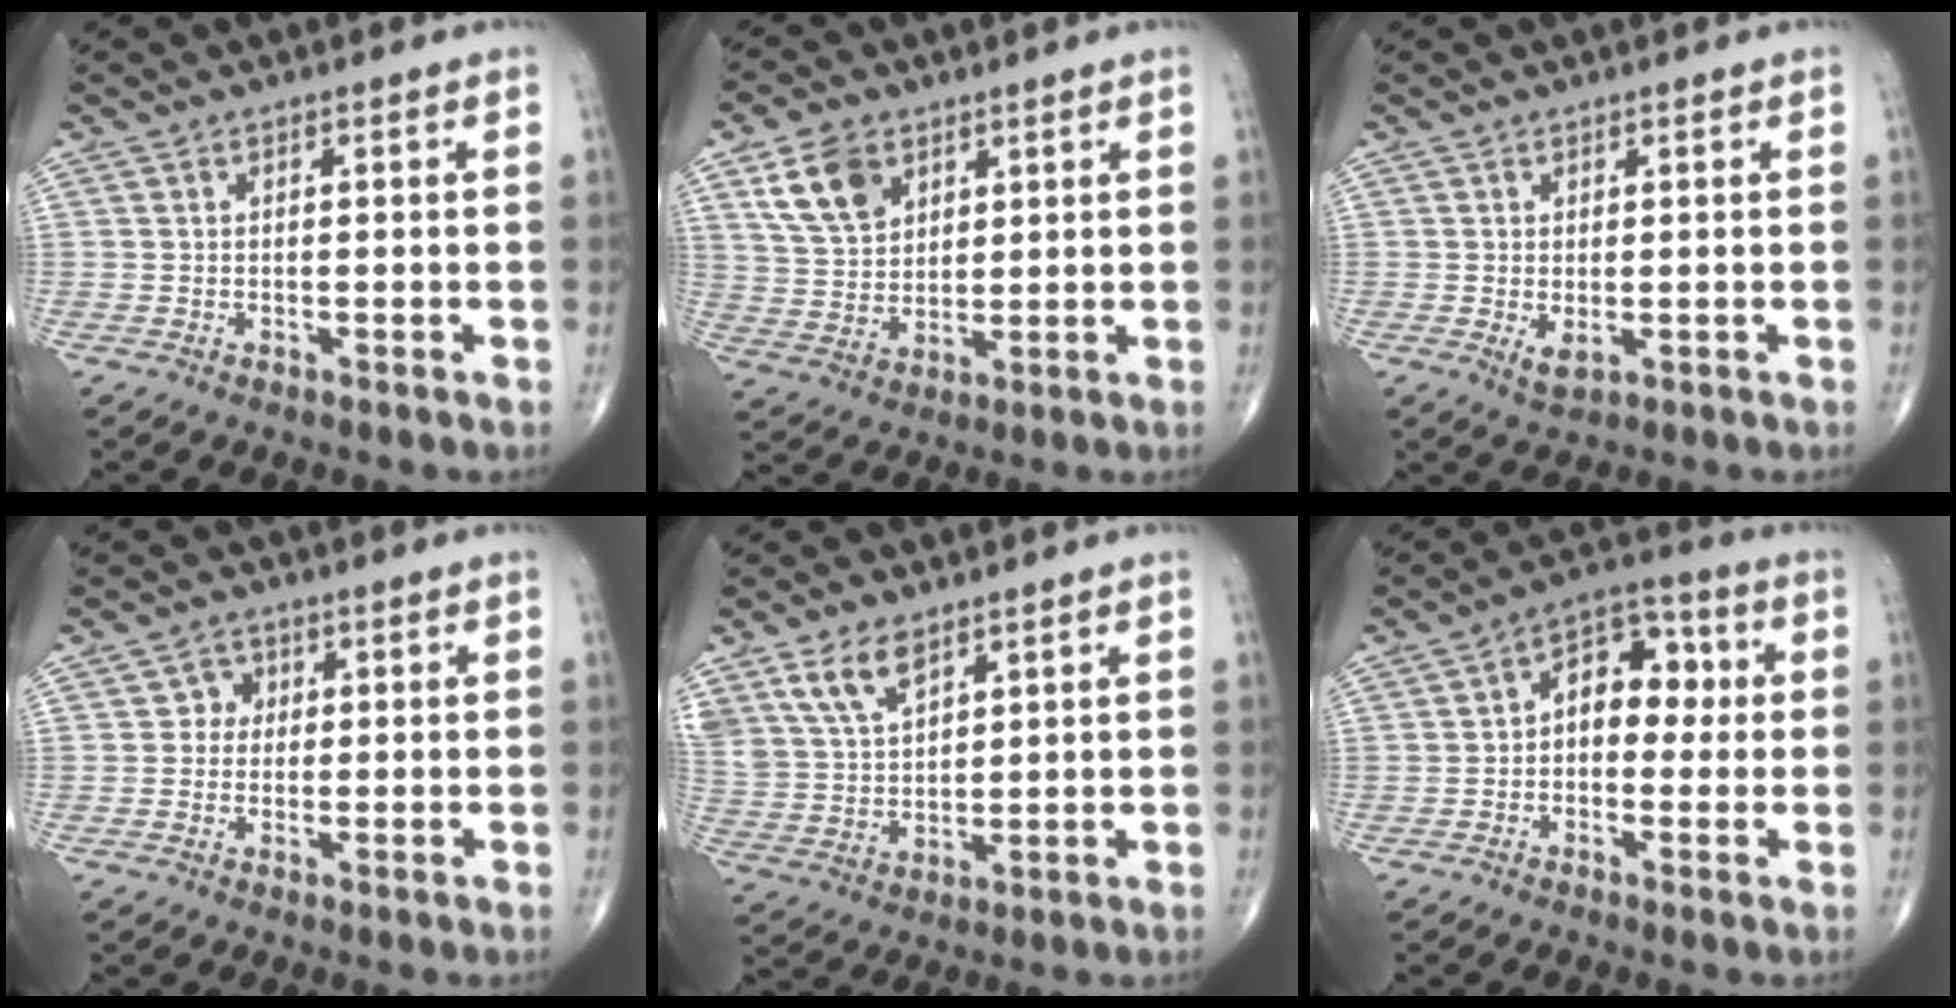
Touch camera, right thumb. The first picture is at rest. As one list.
[{"total": 9.4, "force": [4.9, 6.2, 5.1], "torque": [-0.079, -0.019, 0.100]}, {"total": 2.1, "force": [-0.1, 1.1, 1.8], "torque": [-0.030, -0.007, 0.004]}, {"total": 2.7, "force": [0.4, 2.6, 0.7], "torque": [0.010, 0.006, -0.001]}, {"total": 8.1, "force": [5.3, 4.1, 4.7], "torque": [-0.083, -0.019, 0.112]}, {"total": 9.6, "force": [0.6, 6.4, 7.1], "torque": [-0.066, 0.034, -0.002]}]